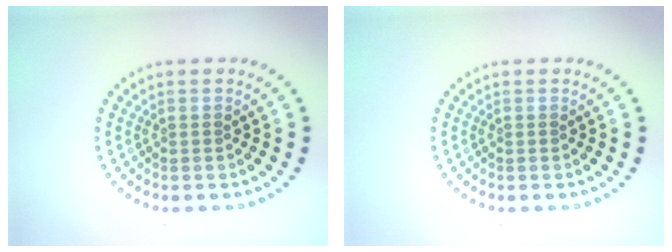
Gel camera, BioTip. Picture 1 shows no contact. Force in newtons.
{"total": 0.0}